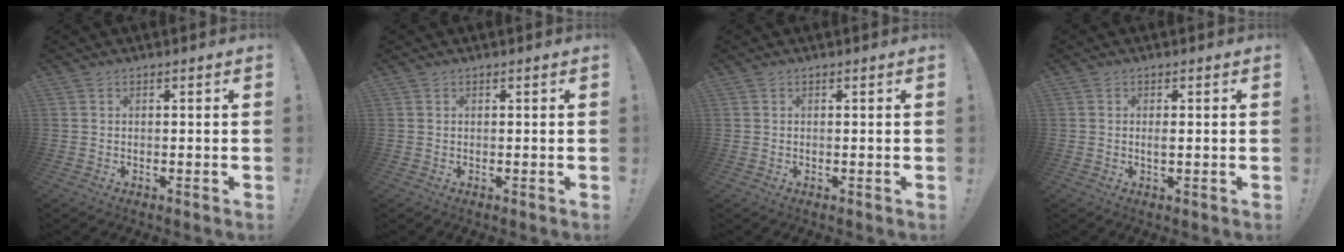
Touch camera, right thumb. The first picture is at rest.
{"total": 0.0}
{"total": 0.8, "force": [0.1, 0.8, -0.1], "torque": [0.003, 0.000, 0.002]}
{"total": 1.3, "force": [-0.1, 0.3, 1.3], "torque": [-0.023, -0.002, -0.003]}